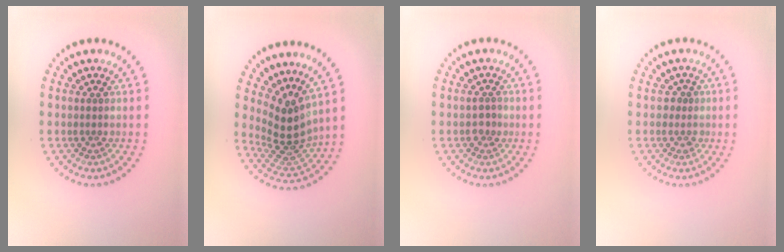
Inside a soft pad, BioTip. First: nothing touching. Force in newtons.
{"total": 4.0, "press": 2.8, "slide": 2.8}
{"total": 1.1, "press": 1.0, "slide": 0.3}
{"total": 1.2, "press": 0.9, "slide": 0.8}